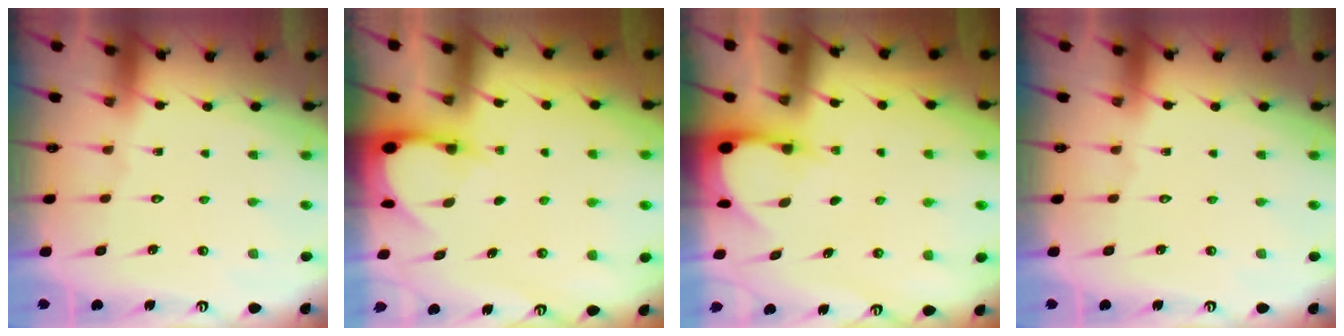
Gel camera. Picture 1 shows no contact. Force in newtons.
{"total": 3.1, "press": 3.1, "slide": 0.2}
{"total": 3.1, "press": 3.1, "slide": 0.2}
{"total": 0.0}